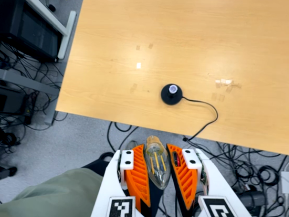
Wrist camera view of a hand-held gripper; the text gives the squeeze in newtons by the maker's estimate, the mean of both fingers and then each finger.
{"total": 20.4, "left": 22.5, "right": 18.3}